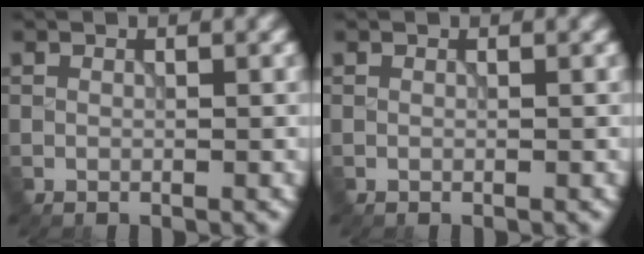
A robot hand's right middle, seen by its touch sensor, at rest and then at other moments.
{"total": 0.0}